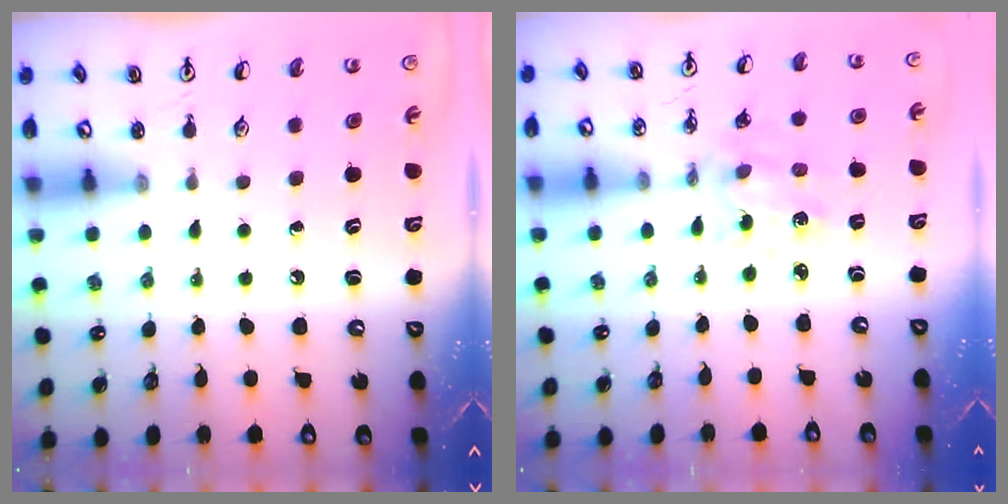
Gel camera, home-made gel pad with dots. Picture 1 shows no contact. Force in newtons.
{"total": 1.6, "press": 1.6, "slide": 0.1}